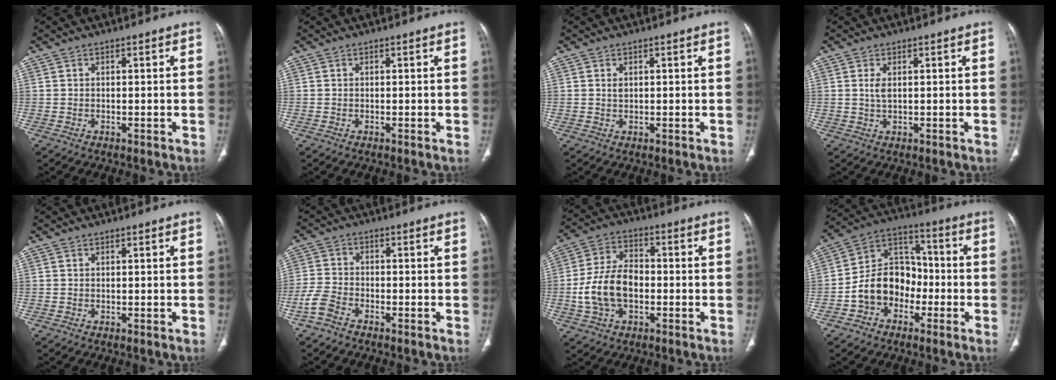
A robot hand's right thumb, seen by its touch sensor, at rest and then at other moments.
{"total": 0.0}
{"total": 0.8, "force": [0.4, 0.5, 0.5], "torque": [-0.006, -0.001, 0.008]}
{"total": 1.7, "force": [0.5, 0.7, 1.4], "torque": [-0.030, -0.003, 0.013]}
{"total": 0.0}
{"total": 3.1, "force": [-2.3, 1.3, 1.7], "torque": [-0.044, 0.010, -0.049]}
{"total": 11.6, "force": [-1.8, 7.5, 8.7], "torque": [-0.166, 0.024, -0.036]}
{"total": 12.8, "force": [-3.6, 10.0, 7.1], "torque": [-0.087, 0.050, -0.071]}